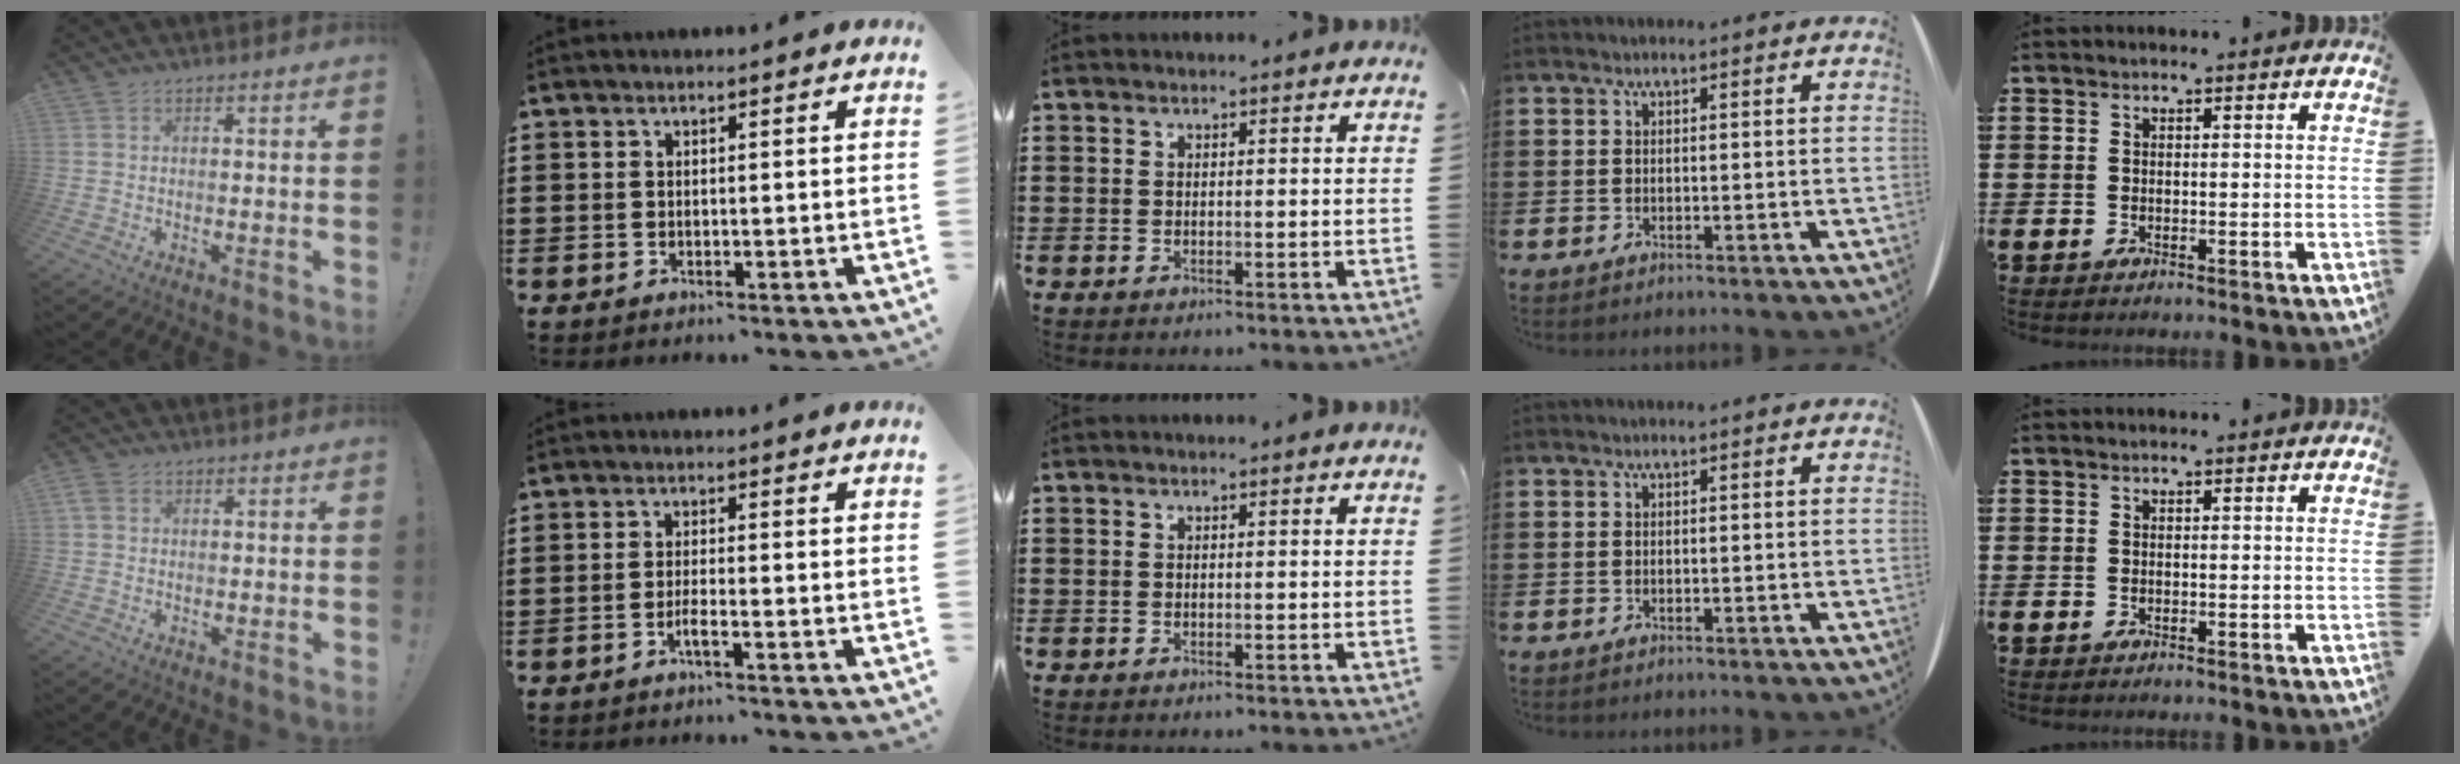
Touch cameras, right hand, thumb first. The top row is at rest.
{"thumb": {"total": 2.6, "force": [1.0, 2.1, 1.2], "torque": [-0.024, 0.004, 0.020]}, "index": {"total": 2.2, "force": [-1.4, 0.0, 1.7], "torque": [-0.029, -0.002, -0.025]}}